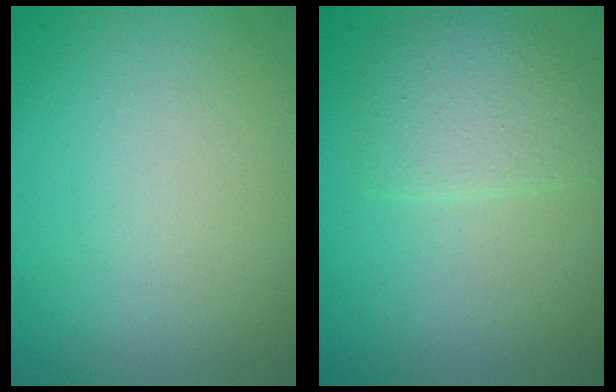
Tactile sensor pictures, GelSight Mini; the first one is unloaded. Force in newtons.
{"total": 2.9, "press": 2.9, "slide": 0.1}